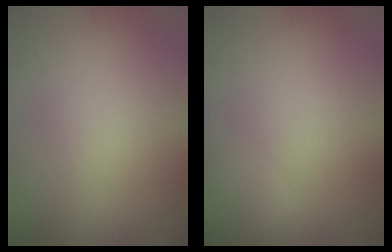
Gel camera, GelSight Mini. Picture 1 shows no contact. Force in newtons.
{"total": 3.5, "press": 3.5, "slide": 0.2}